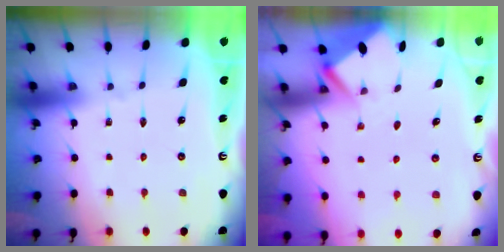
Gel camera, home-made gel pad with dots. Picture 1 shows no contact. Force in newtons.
{"total": 2.9, "press": 2.9, "slide": 0.3}